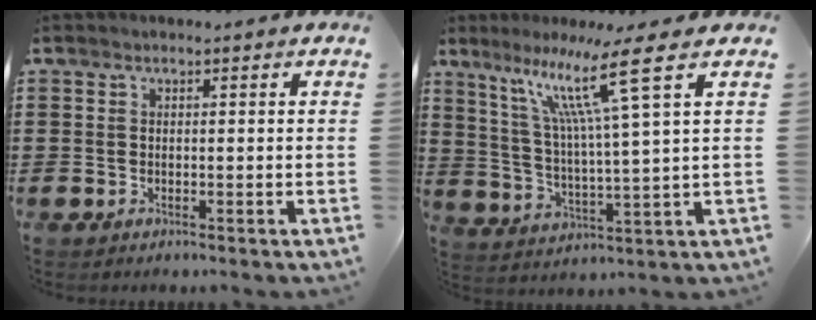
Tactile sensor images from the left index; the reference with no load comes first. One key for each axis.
{"total": 12.0, "fx": 6.9, "fy": -0.6, "fz": 9.8, "tx": -0.198, "ty": -0.017, "tz": 0.105}